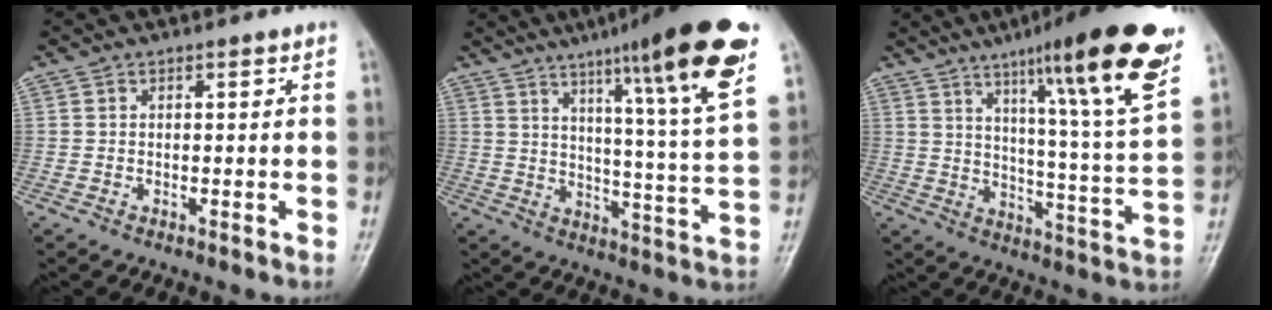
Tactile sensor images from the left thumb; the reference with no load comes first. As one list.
[{"total": 20.6, "force": [12.2, 1.1, 16.6], "torque": [-0.222, -0.051, 0.172]}, {"total": 23.2, "force": [13.8, 1.9, 18.5], "torque": [-0.248, -0.055, 0.202]}]